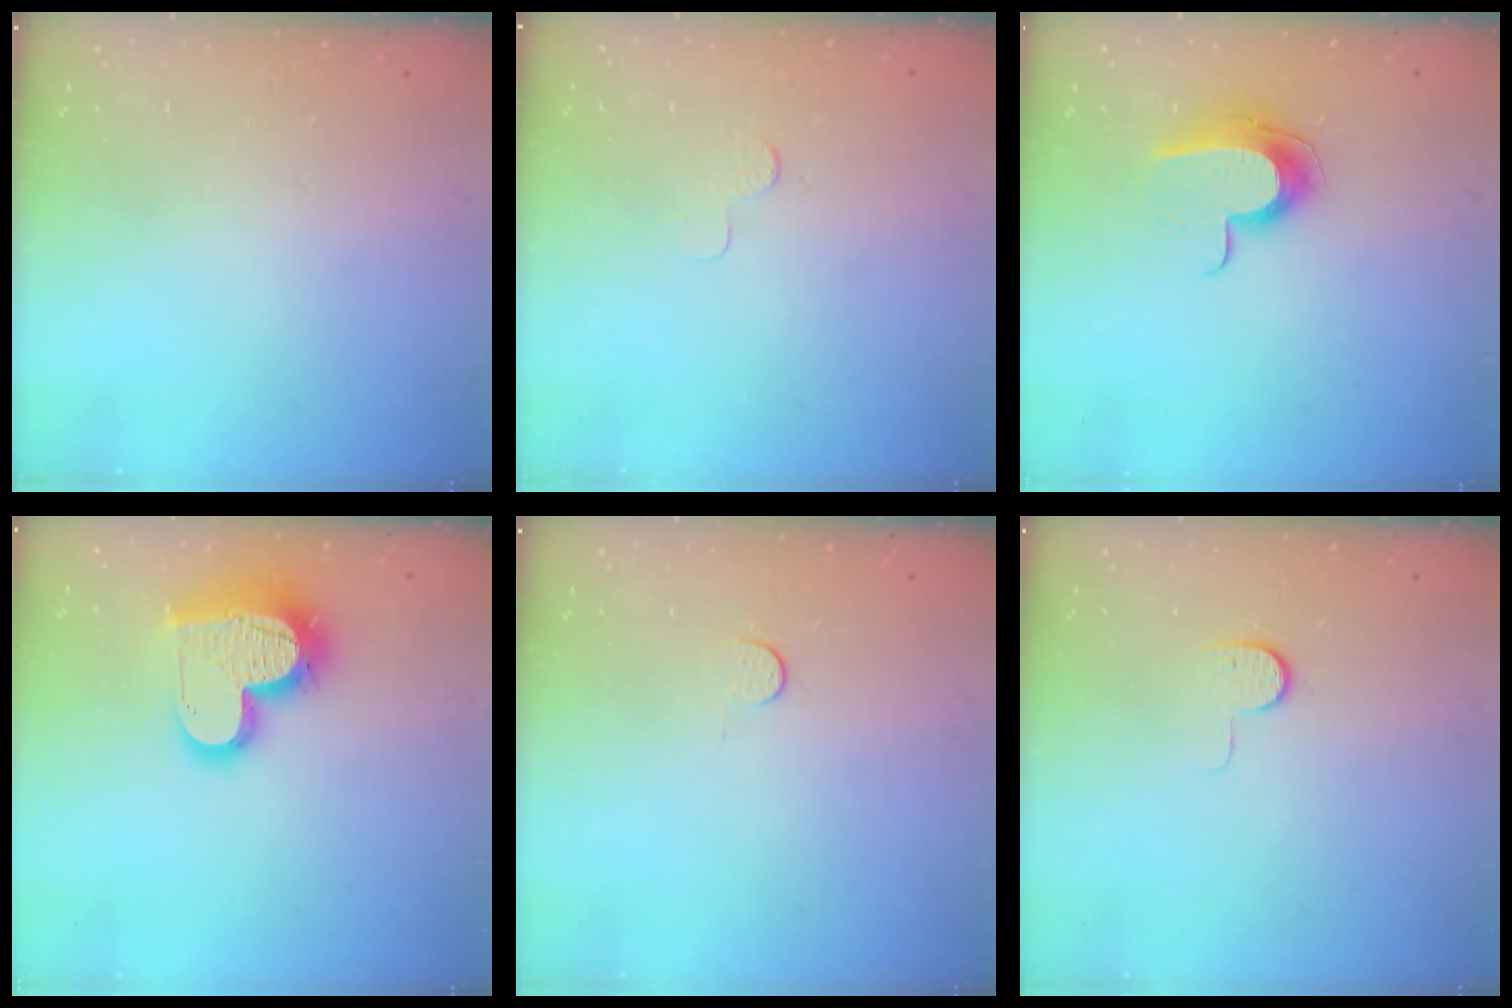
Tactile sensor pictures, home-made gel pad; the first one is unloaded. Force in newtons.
{"total": 2.5, "press": 2.5, "slide": 0.2}
{"total": 10.9, "press": 10.9, "slide": 0.7}
{"total": 17.7, "press": 17.6, "slide": 1.5}
{"total": 2.8, "press": 2.8, "slide": 0.4}
{"total": 6.8, "press": 6.8, "slide": 0.6}